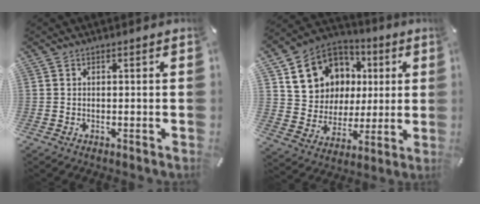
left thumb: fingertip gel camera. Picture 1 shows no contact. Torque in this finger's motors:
{"motor_torque": [2.62, 2.39, 2.03, -0.74, 0.34]}